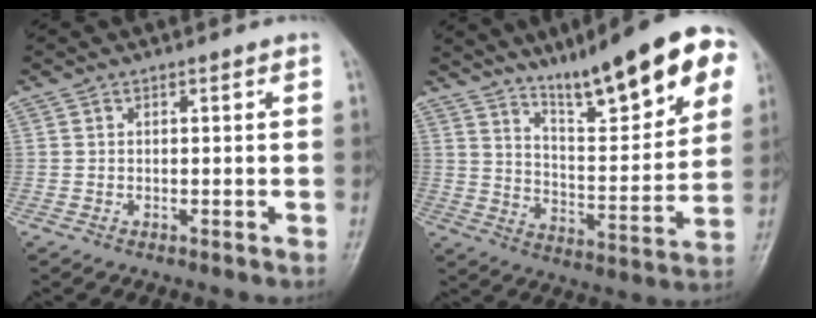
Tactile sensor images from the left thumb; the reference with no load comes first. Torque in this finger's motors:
{"motor_torque": [0.92, 0.90, 1.62, -1.15, 0.29]}